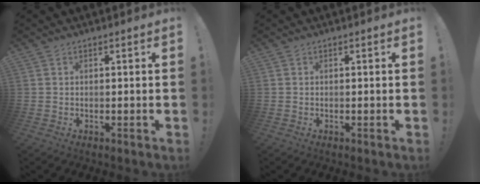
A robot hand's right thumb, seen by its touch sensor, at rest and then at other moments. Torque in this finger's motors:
{"motor_torque": [0.24, -0.07, 0.16, -0.05, 0.02]}